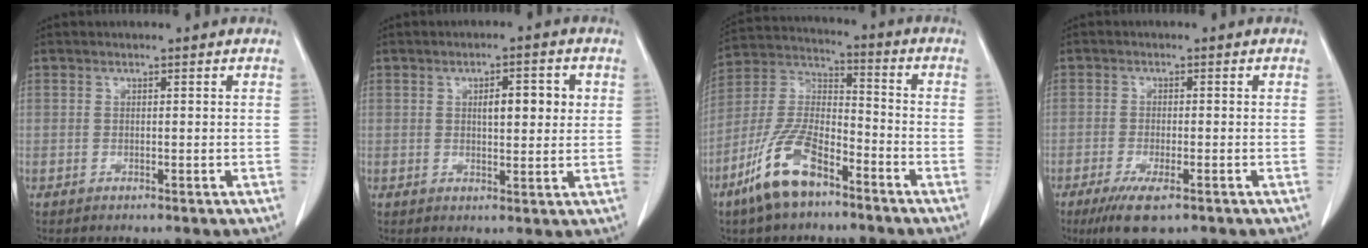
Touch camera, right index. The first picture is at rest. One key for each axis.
{"total": 5.2, "fx": 1.3, "fy": 1.6, "fz": 4.8, "tx": -0.073, "ty": 0.007, "tz": 0.019}
{"total": 12.7, "fx": -7.9, "fy": 4.7, "fz": 8.8, "tx": -0.193, "ty": -0.003, "tz": -0.154}
{"total": 6.0, "fx": -3.6, "fy": 1.4, "fz": 4.5, "tx": -0.082, "ty": -0.014, "tz": -0.056}